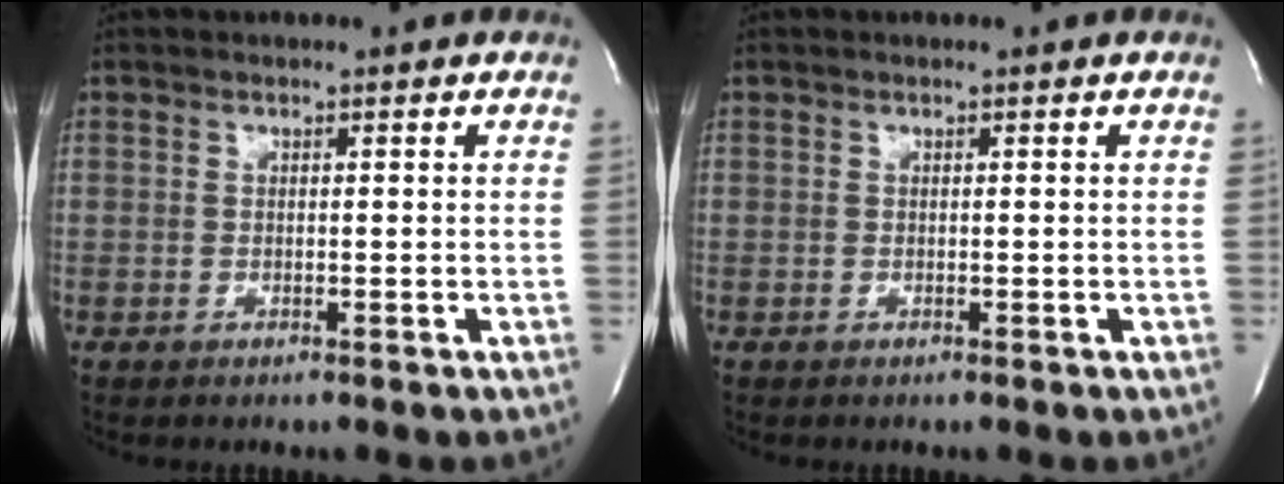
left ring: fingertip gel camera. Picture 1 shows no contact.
{"total": 0.0}